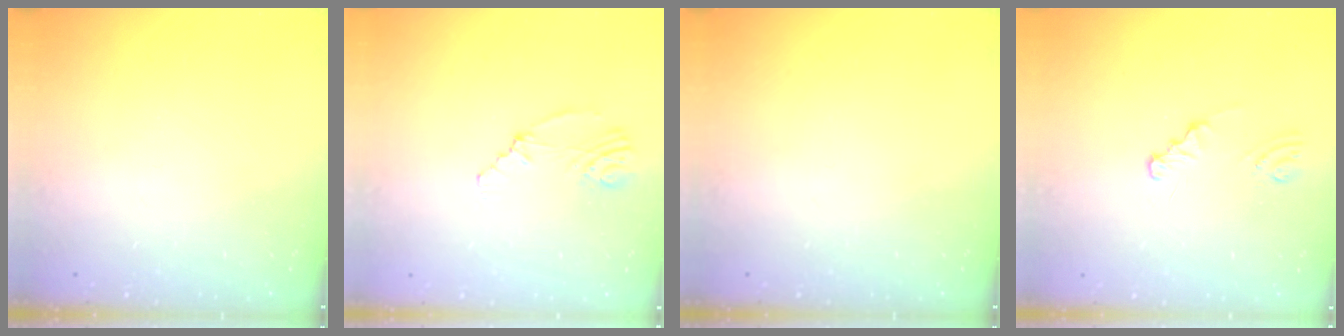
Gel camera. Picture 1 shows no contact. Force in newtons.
{"total": 4.0, "press": 2.2, "slide": 3.3}
{"total": 0.0}
{"total": 1.5, "press": 1.4, "slide": 0.1}